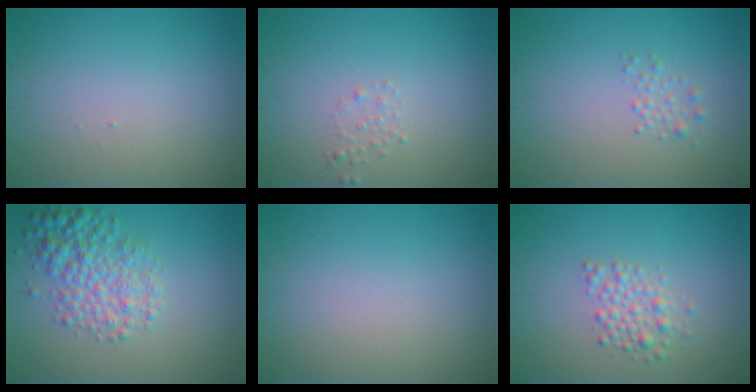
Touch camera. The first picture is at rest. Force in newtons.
{"total": 0.8, "press": 0.8, "slide": 0.1}
{"total": 1.5, "press": 1.5, "slide": 0.0}
{"total": 4.4, "press": 4.4, "slide": 0.1}
{"total": 0.0}
{"total": 2.3, "press": 2.3, "slide": 0.0}